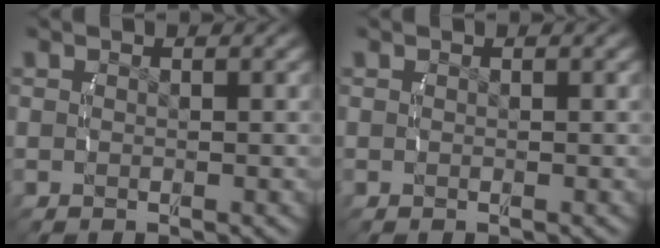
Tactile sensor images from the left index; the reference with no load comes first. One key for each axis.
{"total": 0.0}